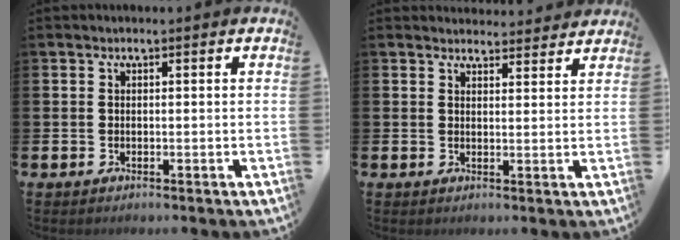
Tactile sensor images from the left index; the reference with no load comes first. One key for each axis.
{"total": 2.9, "fx": 2.9, "fy": 0.6, "fz": -0.1, "tx": 0.006, "ty": -0.018, "tz": 0.051}